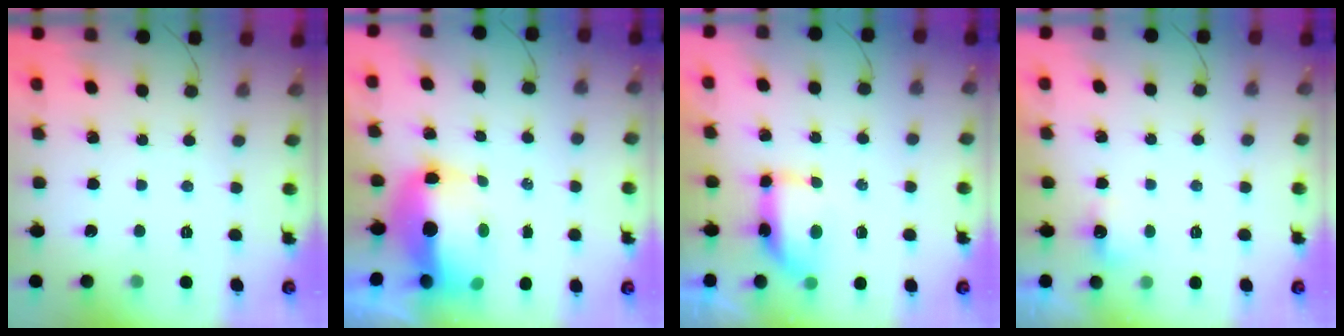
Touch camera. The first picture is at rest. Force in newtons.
{"total": 10.2, "press": 10.0, "slide": 2.2}
{"total": 13.9, "press": 9.1, "slide": 10.5}
{"total": 2.3, "press": 2.2, "slide": 0.7}